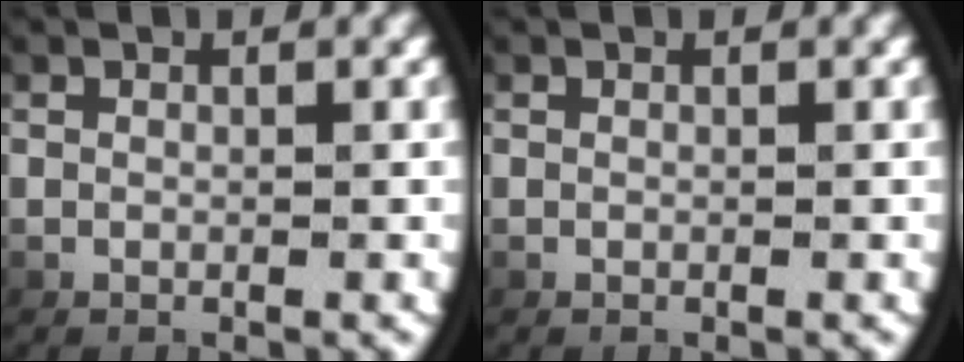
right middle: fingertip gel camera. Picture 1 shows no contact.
{"total": 0.0}